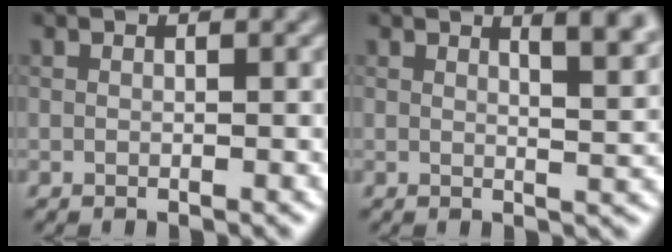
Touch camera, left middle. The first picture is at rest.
{"total": 4.8, "force": [2.7, 1.6, 3.5], "torque": [-0.022, 0.011, 0.026]}